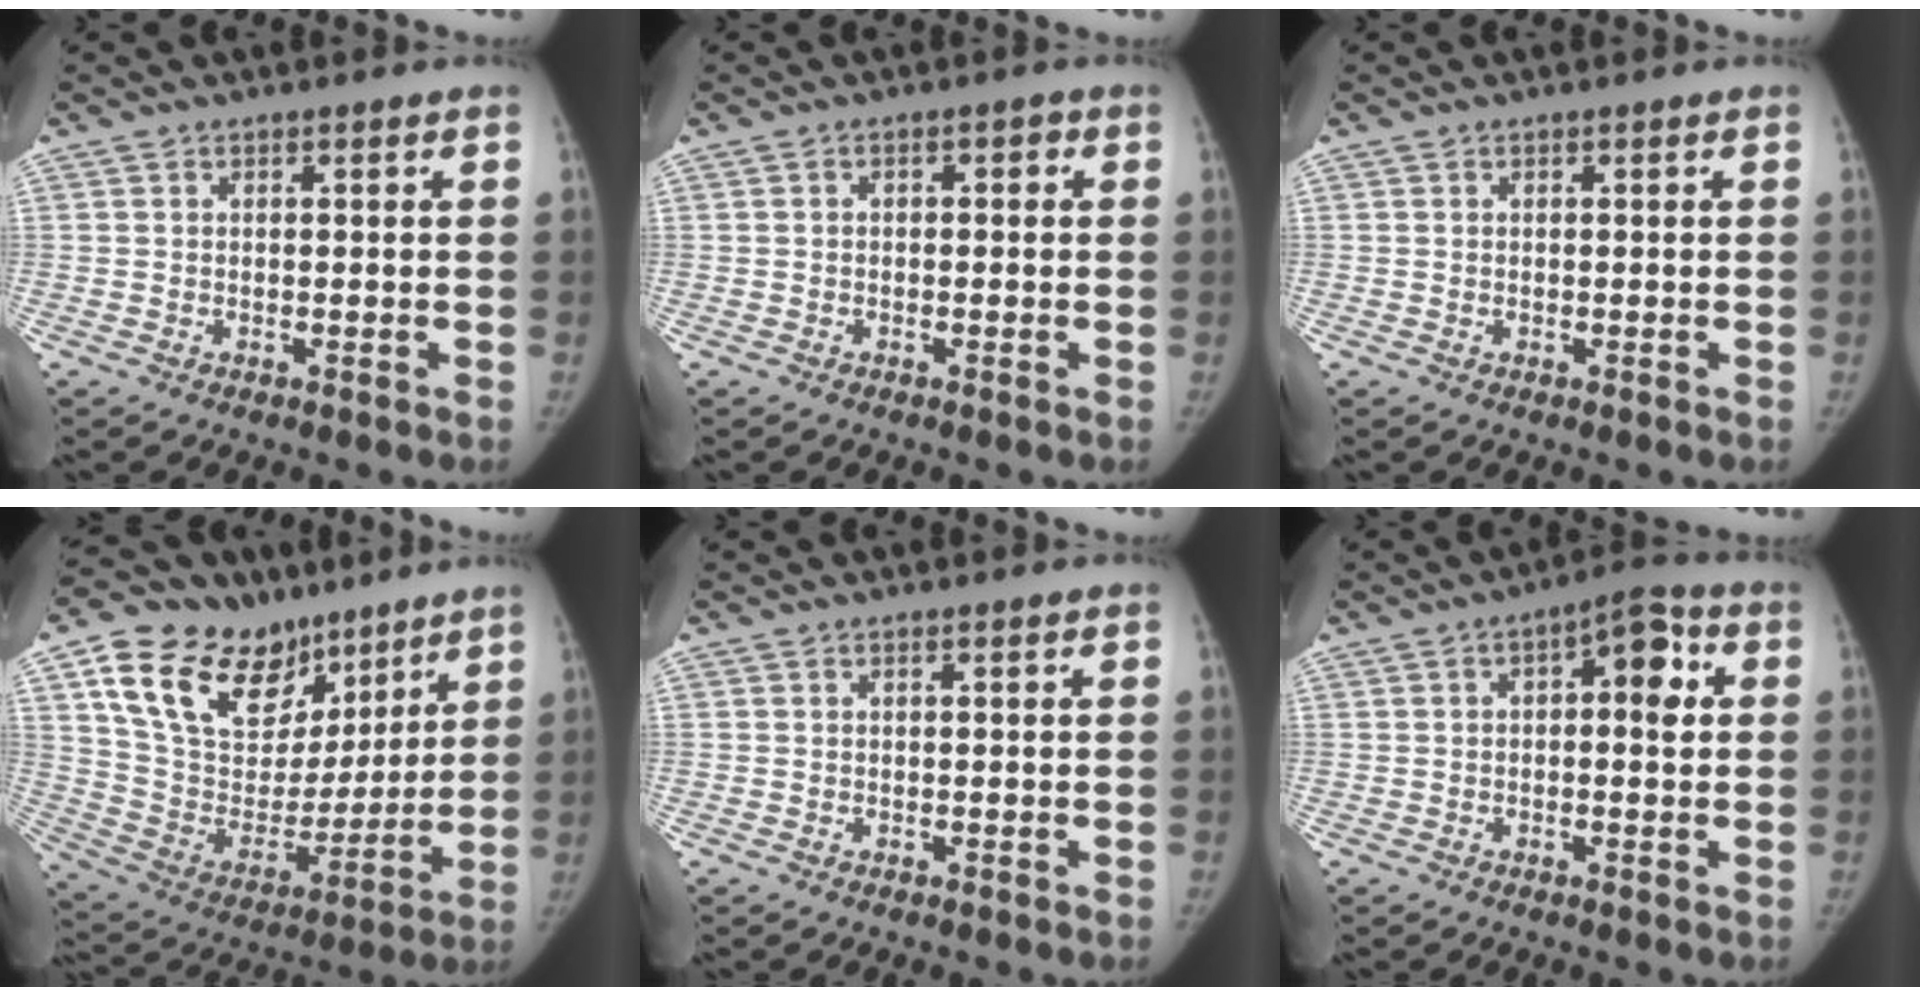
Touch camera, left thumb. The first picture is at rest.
{"total": 1.6, "force": [-0.1, 1.2, 1.1], "torque": [-0.004, 0.008, -0.008]}
{"total": 0.0}
{"total": 26.8, "force": [15.4, 16.2, 14.6], "torque": [-0.217, -0.024, 0.276]}
{"total": 0.0}
{"total": 7.6, "force": [1.2, 3.6, 6.6], "torque": [-0.068, 0.023, 0.008]}